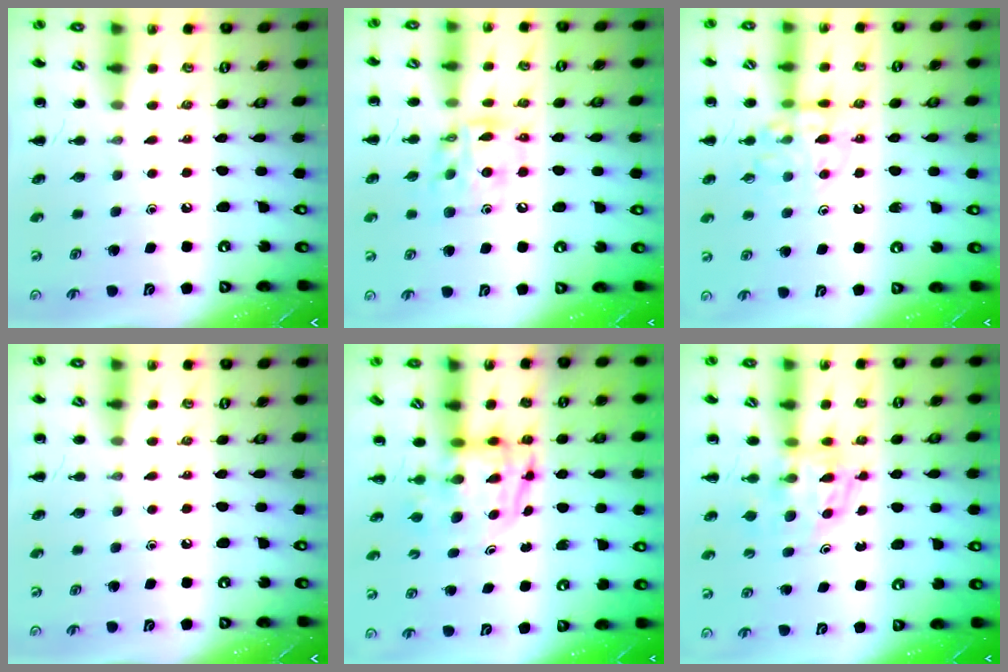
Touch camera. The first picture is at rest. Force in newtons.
{"total": 13.6, "press": 13.3, "slide": 3.0}
{"total": 11.2, "press": 11.1, "slide": 1.4}
{"total": 0.0}
{"total": 3.8, "press": 3.7, "slide": 0.5}
{"total": 5.0, "press": 4.7, "slide": 1.8}